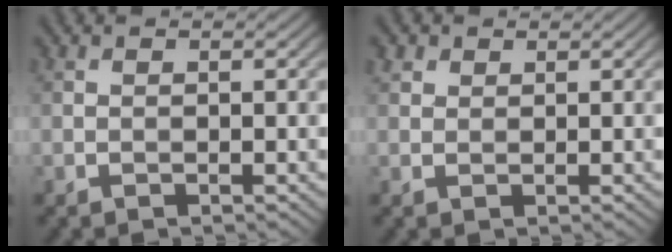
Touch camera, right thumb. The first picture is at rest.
{"total": 1.3, "force": [0.9, 0.9, 0.3], "torque": [-0.009, 0.006, 0.020]}